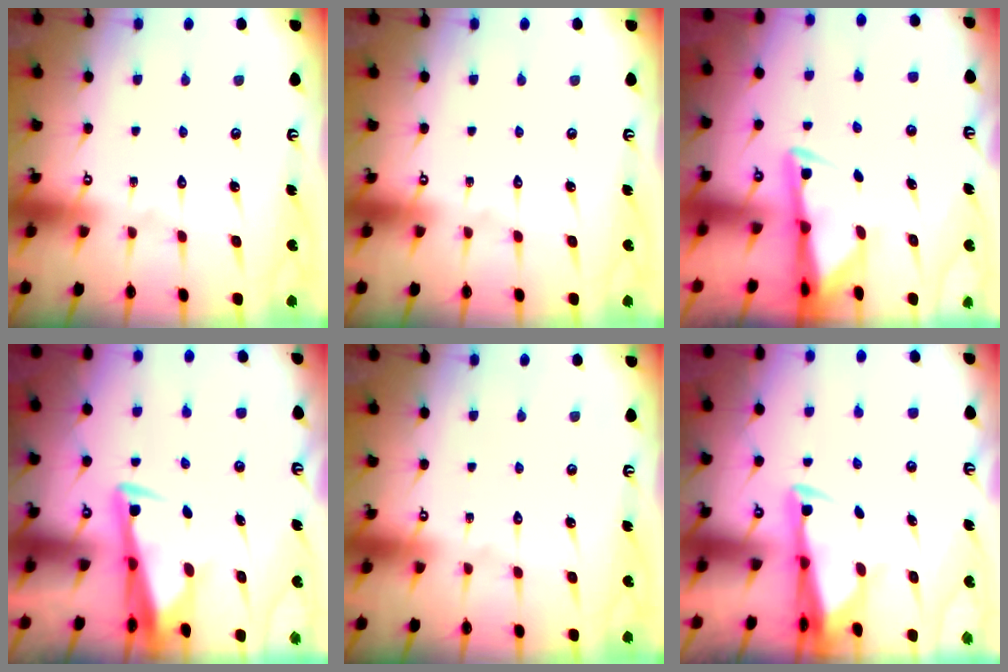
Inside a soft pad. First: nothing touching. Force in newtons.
{"total": 0.0}
{"total": 2.9, "press": 2.8, "slide": 0.6}
{"total": 3.7, "press": 3.5, "slide": 1.1}
{"total": 0.0}
{"total": 2.8, "press": 2.7, "slide": 1.0}